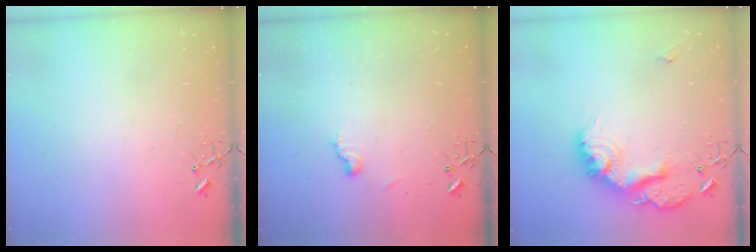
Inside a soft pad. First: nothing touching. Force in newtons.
{"total": 6.7, "press": 6.6, "slide": 0.7}
{"total": 19.5, "press": 19.5, "slide": 1.0}